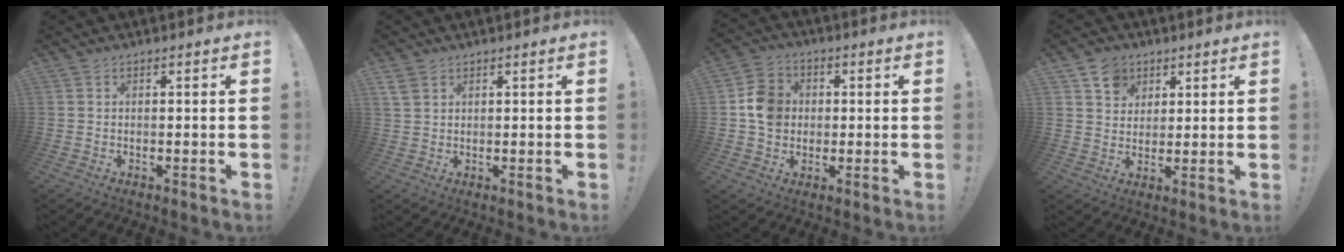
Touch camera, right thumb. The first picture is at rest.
{"total": 3.5, "force": [2.1, 2.3, 1.4], "torque": [-0.023, -0.008, 0.042]}
{"total": 9.3, "force": [0.4, 8.3, 4.1], "torque": [-0.059, 0.014, 0.012]}
{"total": 7.2, "force": [4.0, 5.7, 1.7], "torque": [-0.025, -0.020, 0.076]}